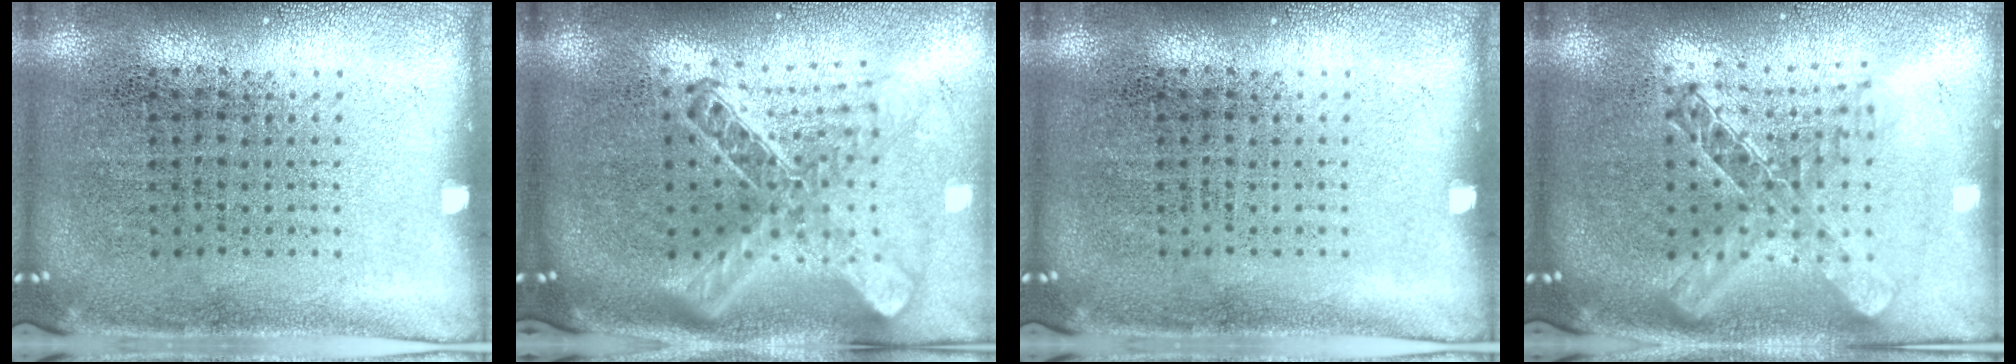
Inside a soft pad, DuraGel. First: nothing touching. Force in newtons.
{"total": 2.7, "press": 2.0, "slide": 1.8}
{"total": 0.0}
{"total": 1.9, "press": 1.6, "slide": 1.0}